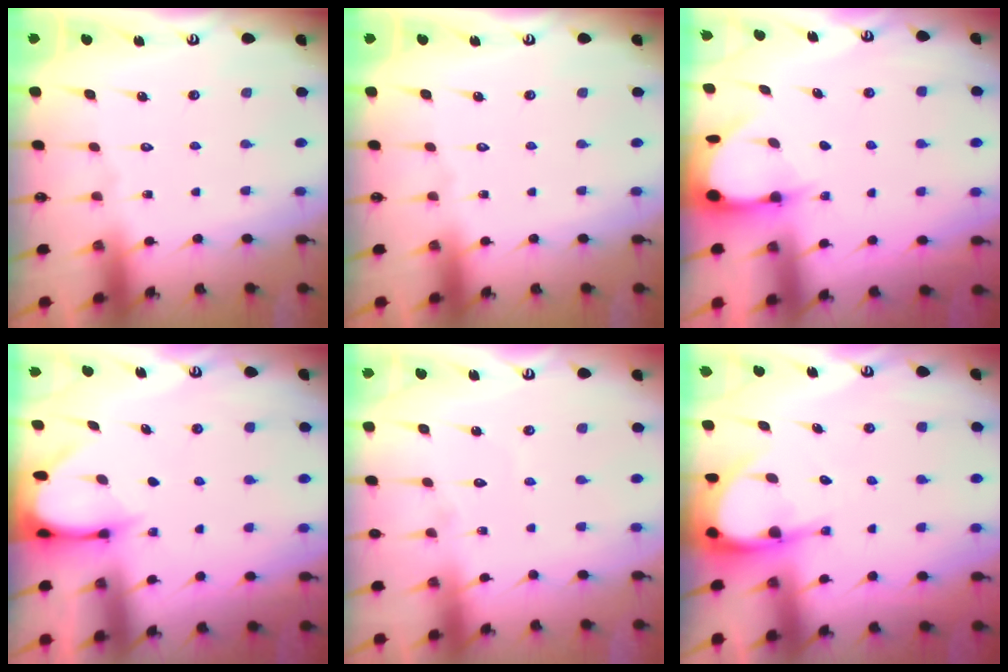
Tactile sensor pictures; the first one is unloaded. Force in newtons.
{"total": 0.0}
{"total": 3.3, "press": 3.3, "slide": 0.4}
{"total": 3.3, "press": 3.3, "slide": 0.3}
{"total": 2.6, "press": 2.6, "slide": 0.2}
{"total": 5.0, "press": 5.0, "slide": 0.7}